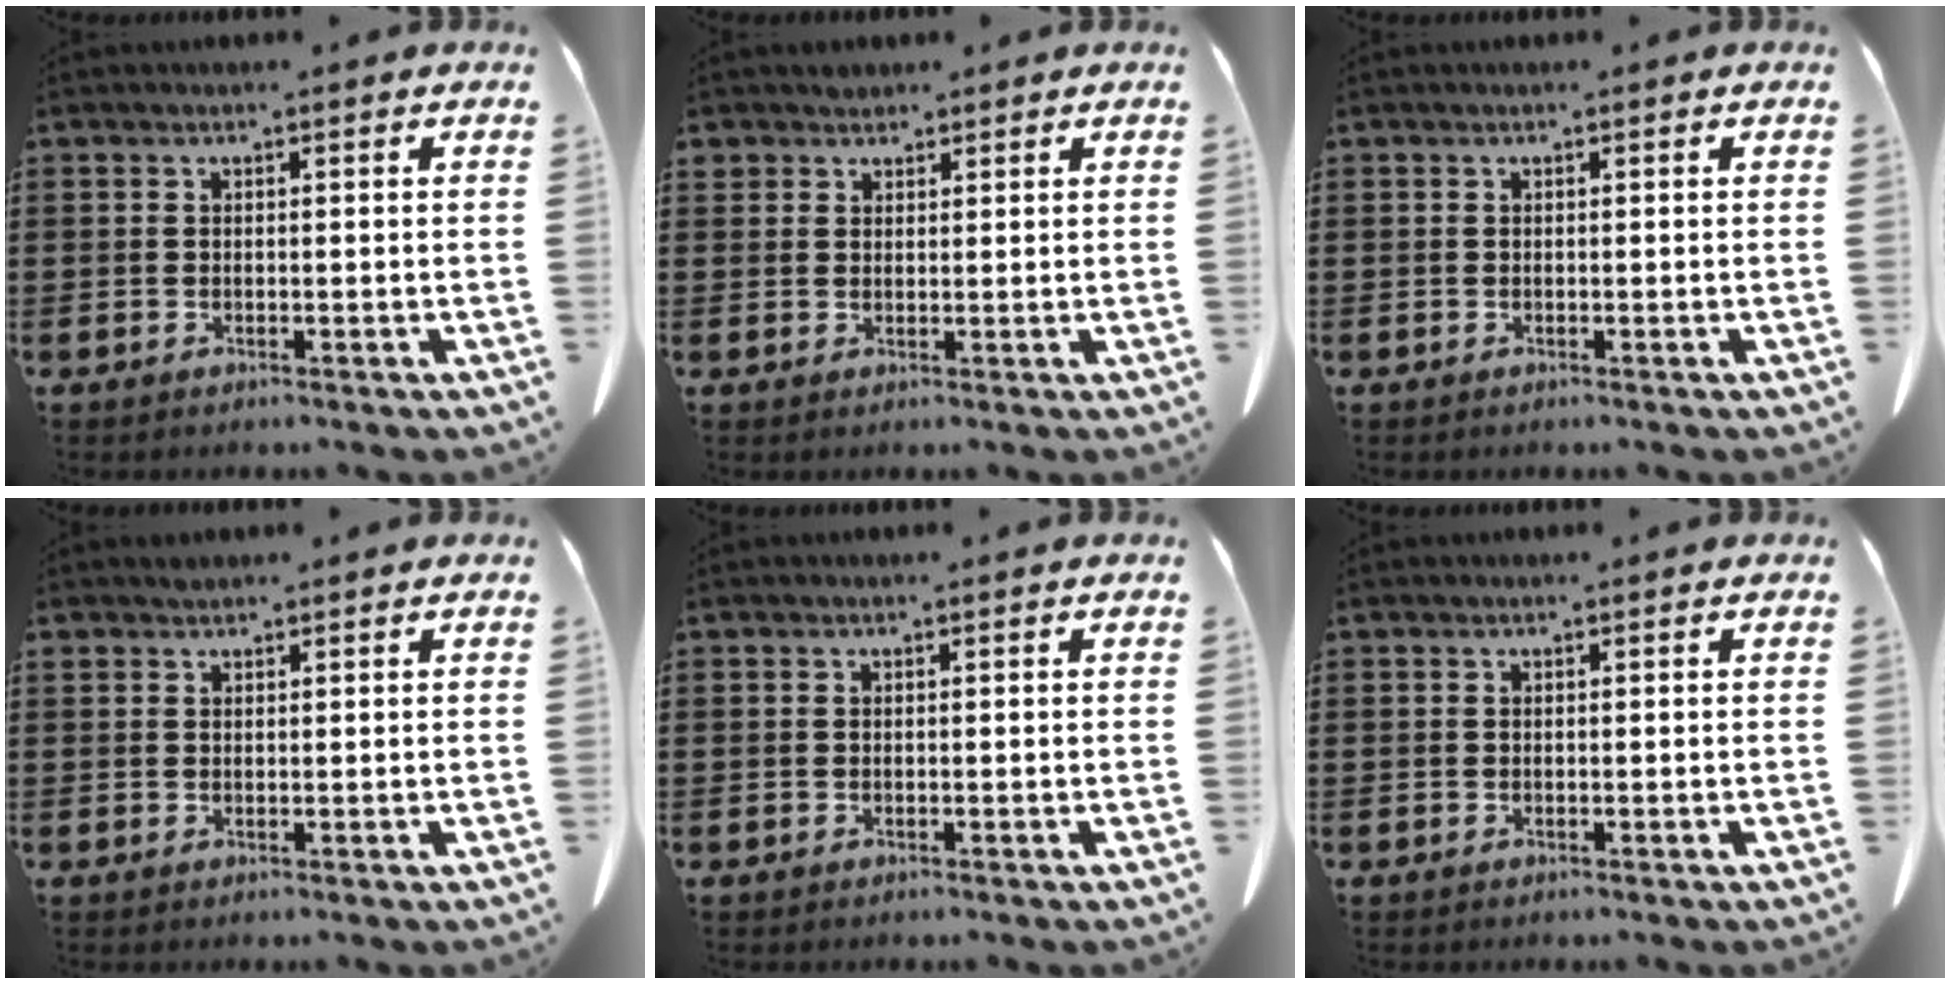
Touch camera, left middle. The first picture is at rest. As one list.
[{"total": 1.8, "force": [1.5, 0.9, -0.1], "torque": [-0.002, 0.005, 0.031]}, {"total": 0.0}, {"total": 0.7, "force": [0.6, 0.3, 0.0], "torque": [-0.003, 0.003, 0.011]}, {"total": 0.0}, {"total": 0.0}]